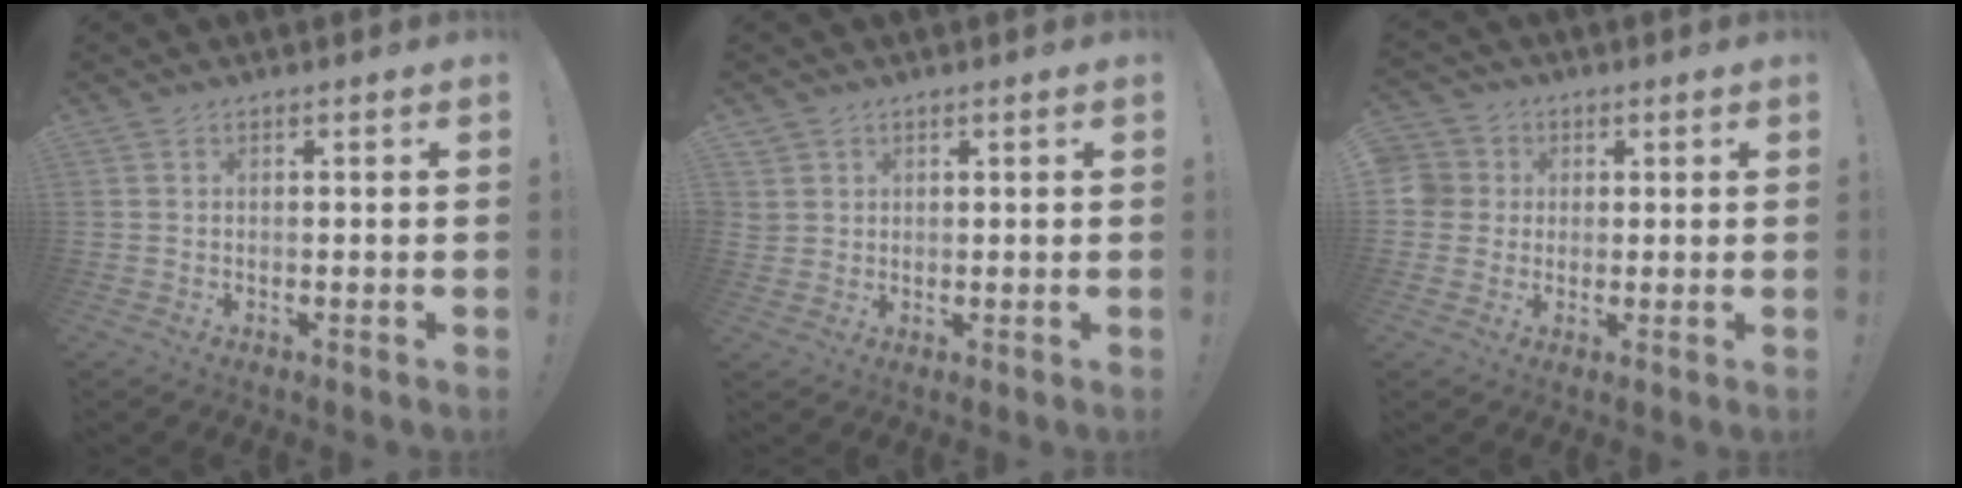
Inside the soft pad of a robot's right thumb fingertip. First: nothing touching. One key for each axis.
{"total": 2.2, "fx": 1.3, "fy": 1.8, "fz": 0.3, "tx": -0.005, "ty": -0.006, "tz": 0.025}
{"total": 6.2, "fx": 0.6, "fy": 6.0, "fz": 1.5, "tx": -0.041, "ty": 0.005, "tz": 0.013}